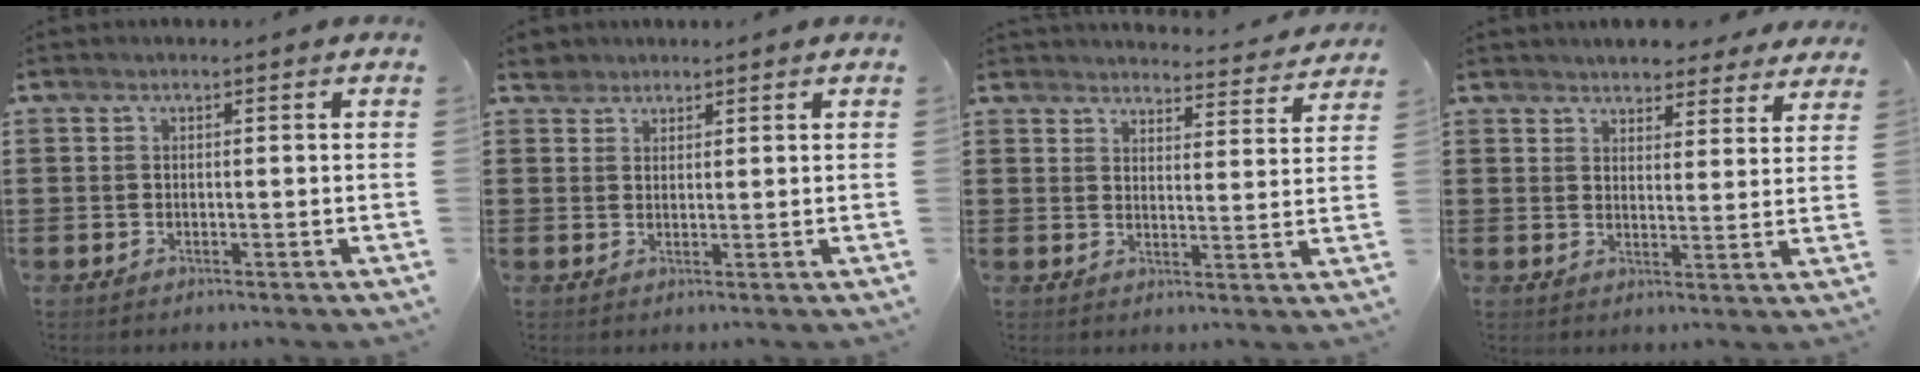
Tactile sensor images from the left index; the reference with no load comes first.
{"total": 2.2, "force": [1.8, 1.2, -0.1], "torque": [0.003, 0.005, 0.034]}
{"total": 3.8, "force": [3.8, 0.1, 0.0], "torque": [-0.009, -0.030, 0.065]}
{"total": 4.2, "force": [4.1, 0.6, 0.2], "torque": [-0.012, -0.017, 0.076]}